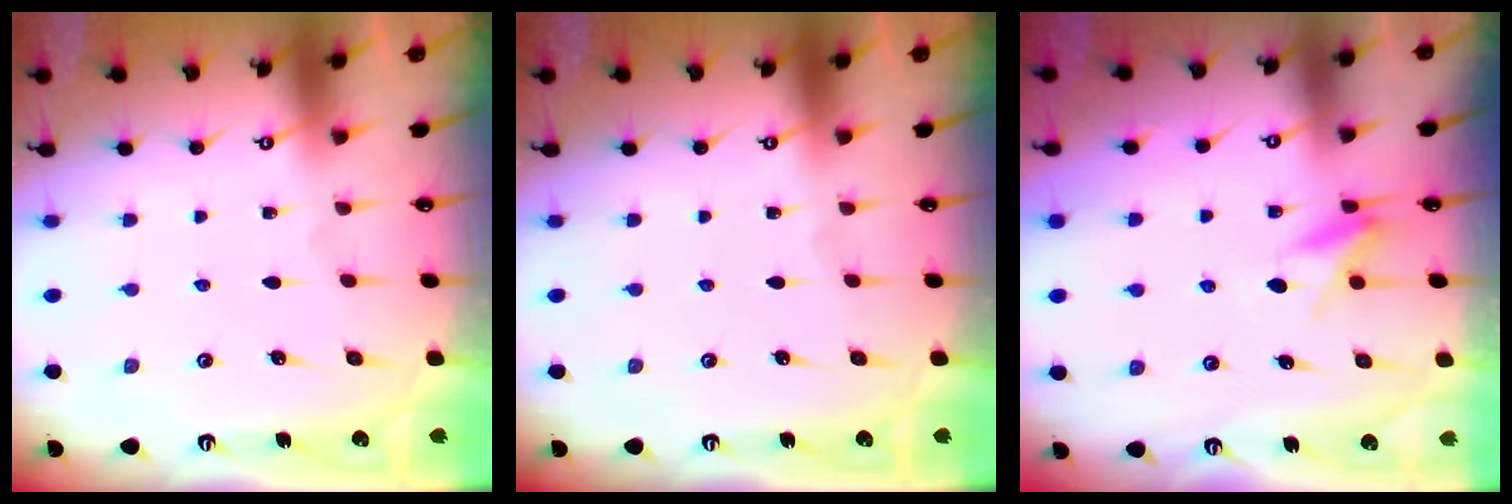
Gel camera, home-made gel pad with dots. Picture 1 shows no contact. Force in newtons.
{"total": 0.0}
{"total": 5.9, "press": 5.8, "slide": 1.2}